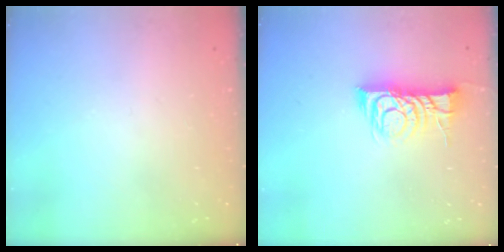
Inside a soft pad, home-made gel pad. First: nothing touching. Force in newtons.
{"total": 10.8, "press": 10.8, "slide": 0.8}